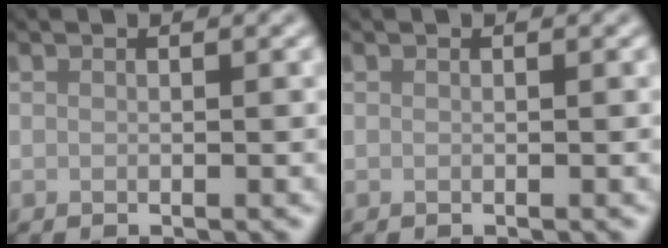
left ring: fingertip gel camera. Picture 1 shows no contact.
{"total": 0.0}